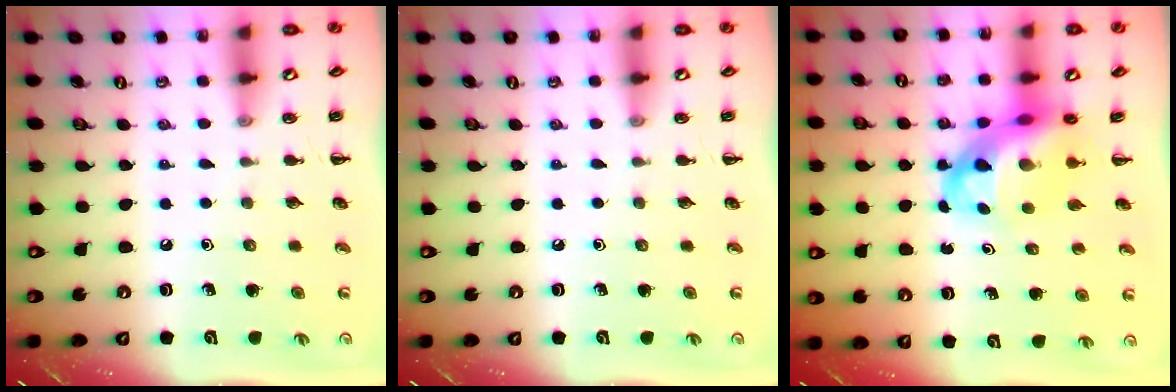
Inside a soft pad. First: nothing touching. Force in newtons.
{"total": 0.0}
{"total": 10.1, "press": 9.8, "slide": 2.5}